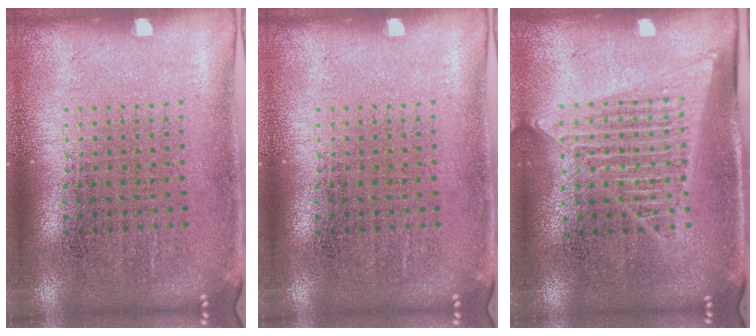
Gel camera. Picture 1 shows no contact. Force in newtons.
{"total": 0.0}
{"total": 1.5, "press": 1.3, "slide": 0.6}